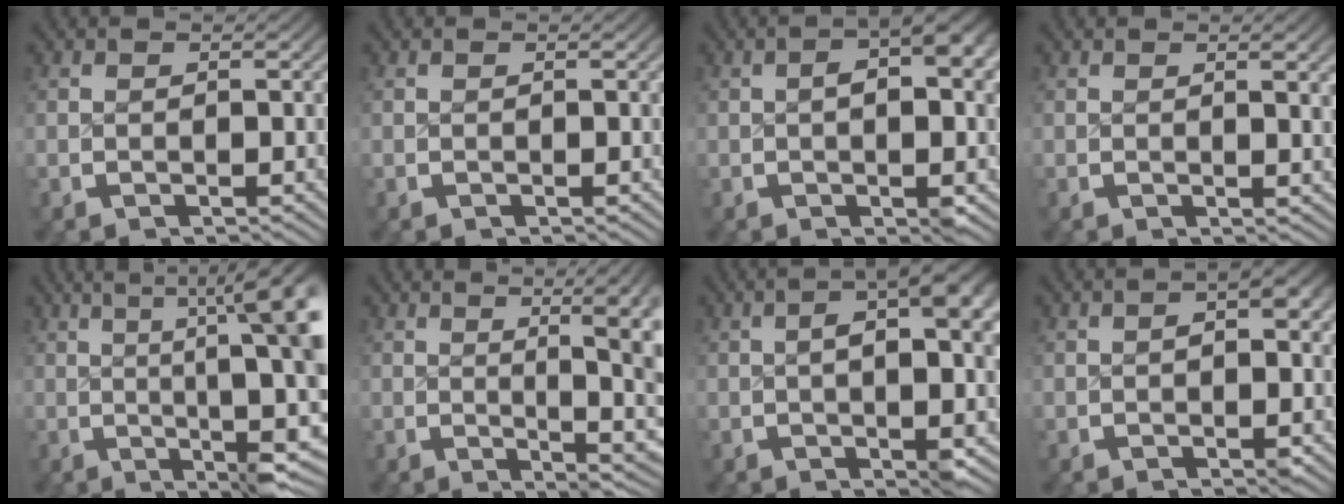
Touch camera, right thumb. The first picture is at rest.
{"total": 0.0}
{"total": 5.9, "force": [0.6, 2.6, 5.3], "torque": [-0.058, 0.004, 0.005]}
{"total": 1.4, "force": [0.5, 0.0, 1.4], "torque": [-0.019, -0.001, 0.008]}
{"total": 13.8, "force": [2.5, 5.7, 12.3], "torque": [-0.134, 0.012, 0.023]}
{"total": 8.8, "force": [-0.3, 3.5, 8.0], "torque": [-0.099, -0.016, 0.004]}
{"total": 8.1, "force": [0.7, 3.4, 7.3], "torque": [-0.082, 0.009, 0.003]}
{"total": 3.0, "force": [0.1, 1.4, 2.6], "torque": [-0.030, 0.001, -0.001]}